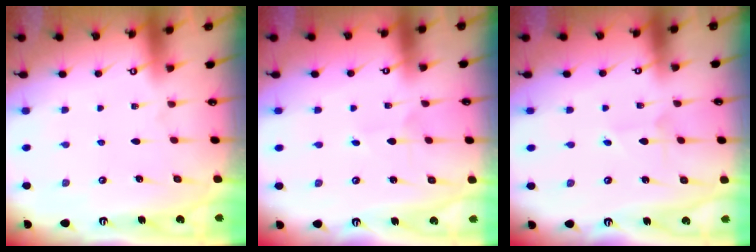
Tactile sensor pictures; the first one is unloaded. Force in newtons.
{"total": 1.3, "press": 1.3, "slide": 0.1}
{"total": 1.6, "press": 1.6, "slide": 0.2}